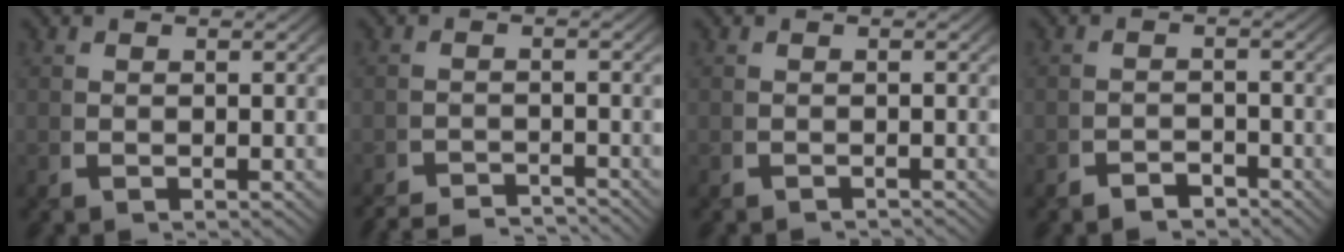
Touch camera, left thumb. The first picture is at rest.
{"total": 3.2, "force": [-3.2, 0.1, -0.2], "torque": [0.013, -0.008, -0.059]}
{"total": 1.2, "force": [-1.2, 0.0, -0.2], "torque": [0.002, -0.002, -0.020]}
{"total": 2.0, "force": [-1.9, 0.2, -0.3], "torque": [0.010, -0.004, -0.036]}